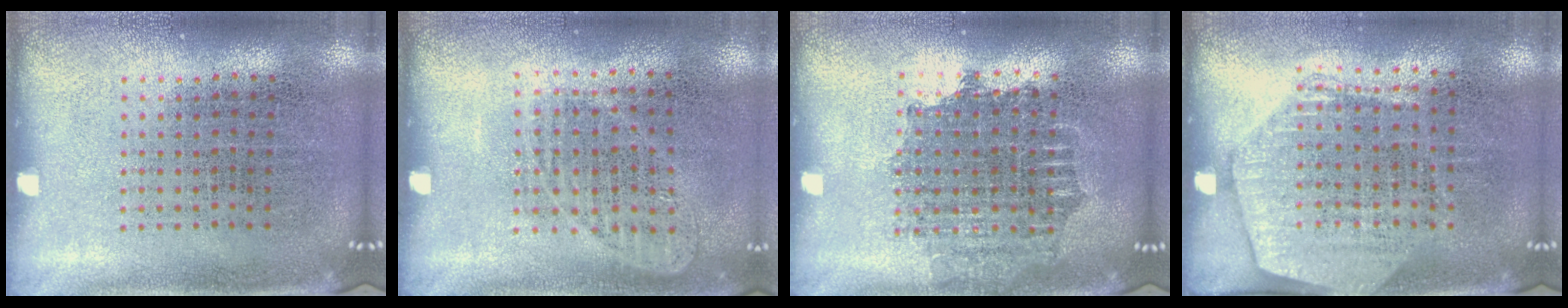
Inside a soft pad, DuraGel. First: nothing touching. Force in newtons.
{"total": 1.0, "press": 0.9, "slide": 0.4}
{"total": 1.6, "press": 1.3, "slide": 0.9}
{"total": 1.6, "press": 1.4, "slide": 0.8}